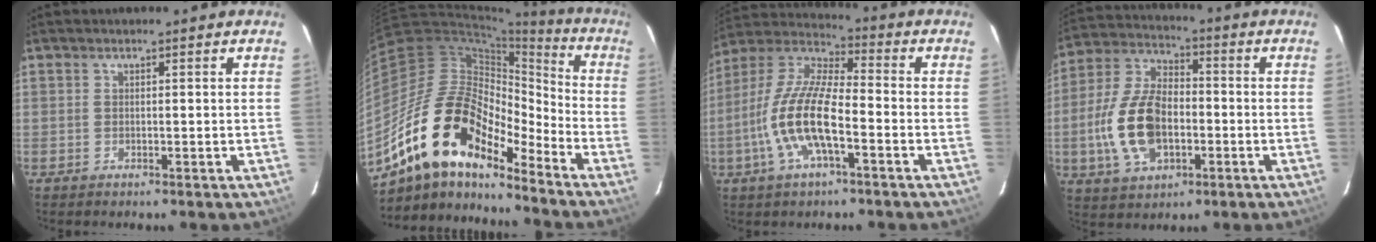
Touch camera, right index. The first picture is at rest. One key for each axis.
{"total": 20.6, "fx": -14.6, "fy": 7.6, "fz": 12.3, "tx": -0.217, "ty": -0.012, "tz": -0.284}
{"total": 14.7, "fx": -4.9, "fy": 4.5, "fz": 13.1, "tx": -0.272, "ty": -0.001, "tz": -0.099}
{"total": 15.4, "fx": -3.5, "fy": 9.0, "fz": 12.0, "tx": -0.254, "ty": 0.010, "tz": -0.056}